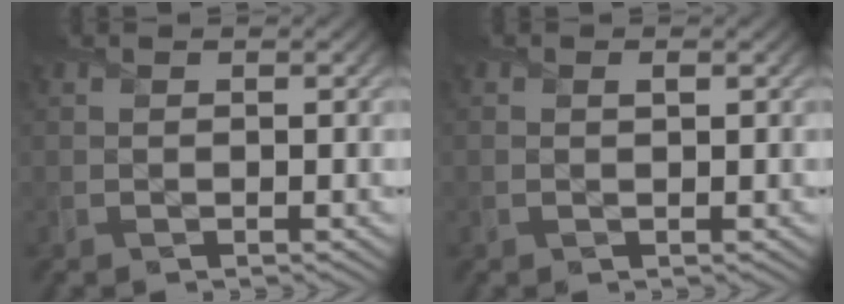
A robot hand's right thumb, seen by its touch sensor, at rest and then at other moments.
{"total": 0.6, "force": [0.4, 0.2, 0.4], "torque": [-0.005, 0.000, 0.003]}